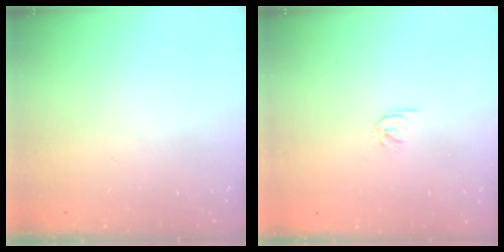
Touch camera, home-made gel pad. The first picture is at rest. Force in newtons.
{"total": 1.8, "press": 1.7, "slide": 0.5}